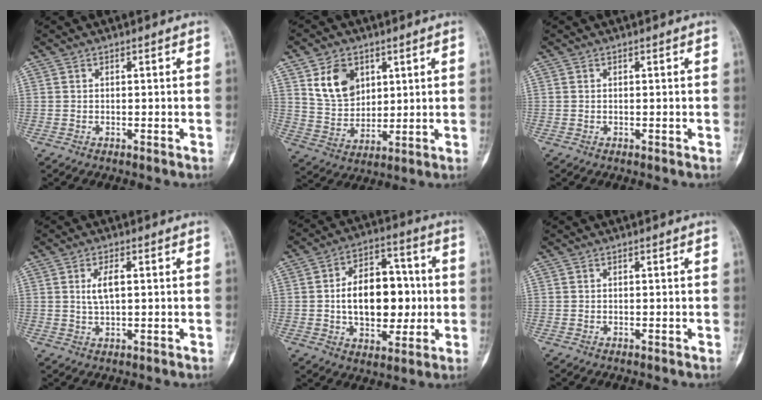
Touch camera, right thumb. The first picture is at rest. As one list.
[{"total": 10.1, "force": [4.3, 7.2, 5.5], "torque": [-0.075, -0.025, 0.092]}, {"total": 0.0}, {"total": 3.9, "force": [0.8, 1.4, 3.5], "torque": [-0.068, -0.001, 0.017]}, {"total": 16.7, "force": [-0.1, 10.8, 12.8], "torque": [-0.159, 0.027, 0.003]}, {"total": 0.0}]